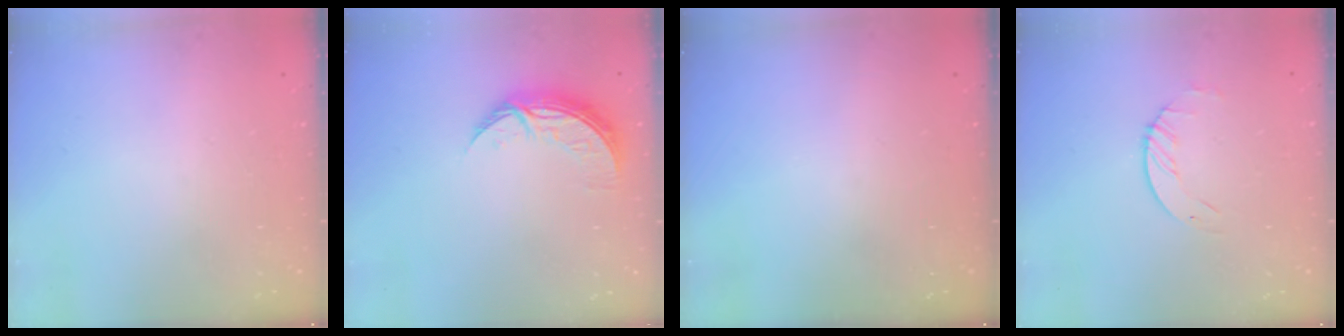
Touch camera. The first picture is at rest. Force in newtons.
{"total": 8.5, "press": 8.5, "slide": 0.3}
{"total": 0.0}
{"total": 1.6, "press": 1.6, "slide": 0.2}